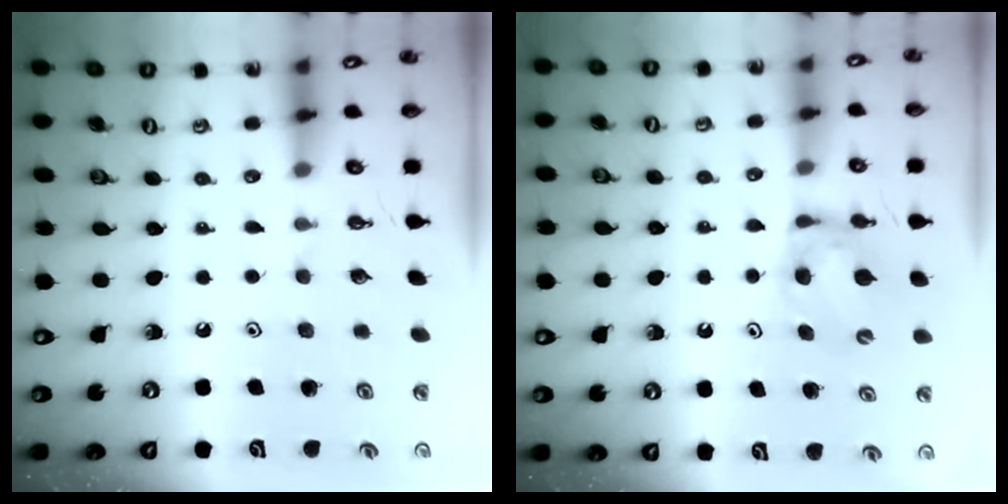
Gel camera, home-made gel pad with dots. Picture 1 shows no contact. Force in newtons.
{"total": 7.2, "press": 7.2, "slide": 0.3}